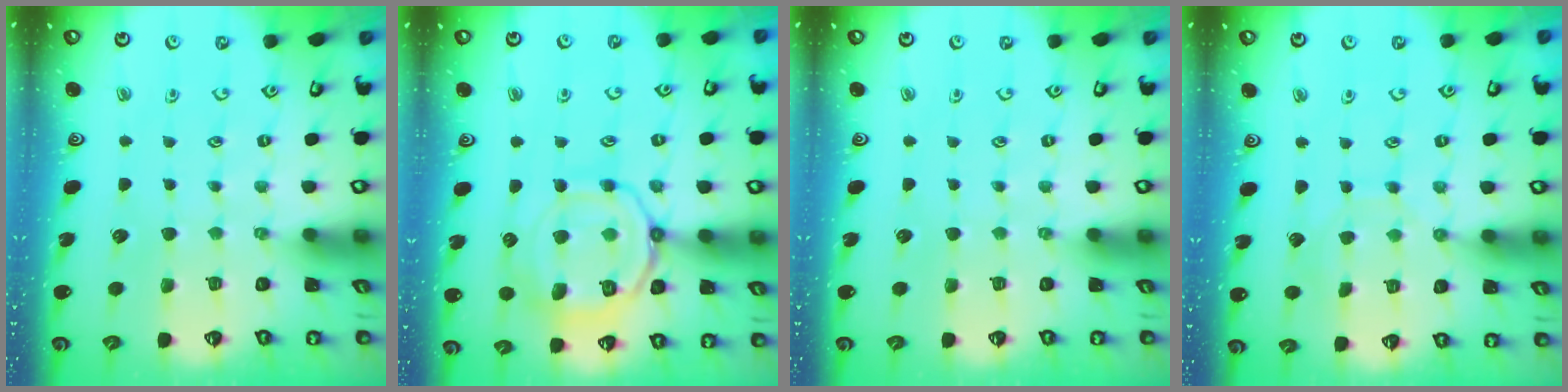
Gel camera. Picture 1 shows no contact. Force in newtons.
{"total": 15.4, "press": 15.4, "slide": 1.4}
{"total": 0.0}
{"total": 6.4, "press": 6.4, "slide": 0.5}